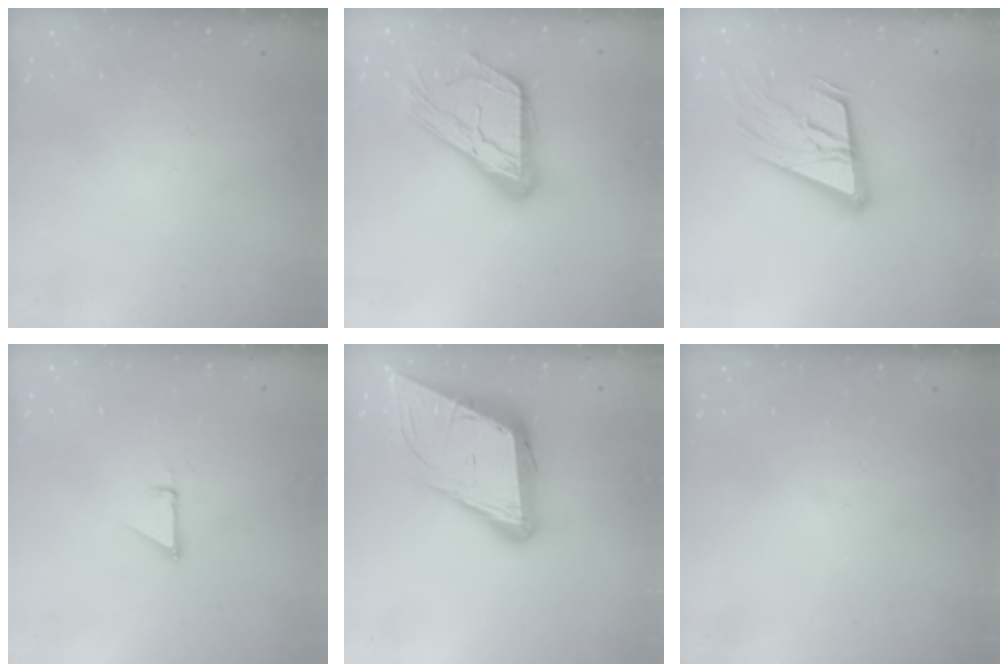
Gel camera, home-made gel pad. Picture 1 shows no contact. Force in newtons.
{"total": 20.1, "press": 20.1, "slide": 1.7}
{"total": 20.4, "press": 19.9, "slide": 4.5}
{"total": 2.3, "press": 2.3, "slide": 0.1}
{"total": 17.7, "press": 17.2, "slide": 4.0}
{"total": 0.0}